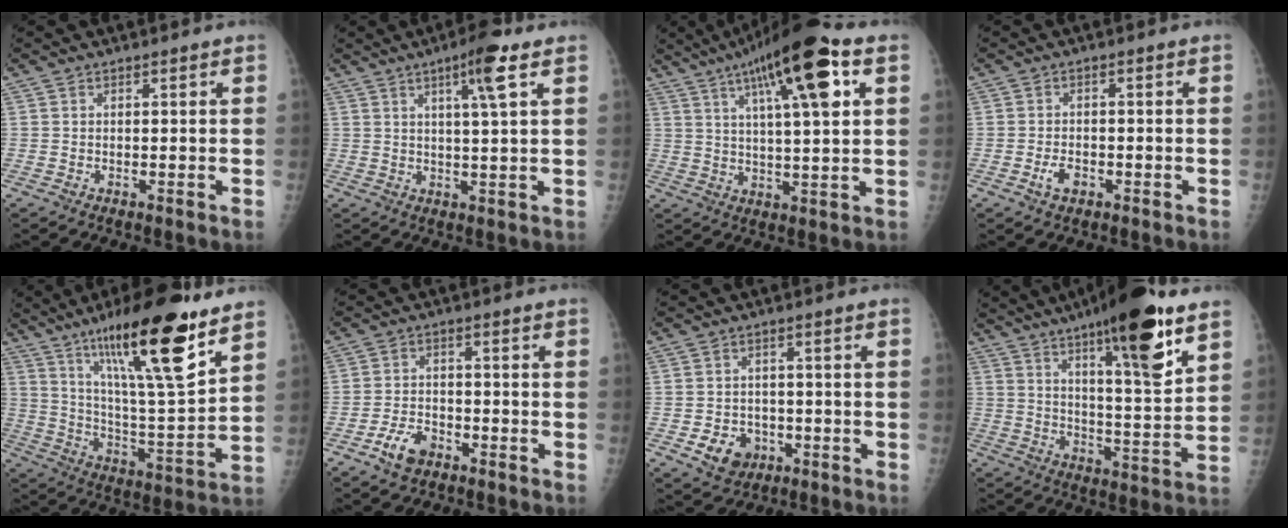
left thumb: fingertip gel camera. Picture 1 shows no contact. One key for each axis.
{"total": 6.8, "fx": 3.4, "fy": 0.5, "fz": 5.9, "tx": -0.096, "ty": -0.013, "tz": 0.052}
{"total": 17.4, "fx": 7.7, "fy": 3.7, "fz": 15.2, "tx": -0.233, "ty": 0.001, "tz": 0.119}
{"total": 3.0, "fx": -1.4, "fy": 1.8, "fz": 1.9, "tx": -0.031, "ty": 0.008, "tz": -0.023}
{"total": 22.1, "fx": 13.4, "fy": 4.1, "fz": 17.1, "tx": -0.260, "ty": -0.063, "tz": 0.226}
{"total": 5.5, "fx": -3.4, "fy": 3.3, "fz": 2.9, "tx": -0.047, "ty": 0.022, "tz": -0.059}
{"total": 6.2, "fx": -2.3, "fy": 5.1, "fz": 2.6, "tx": -0.022, "ty": 0.014, "tz": -0.028}
{"total": 18.8, "fx": 10.9, "fy": 3.7, "fz": 14.8, "tx": -0.202, "ty": -0.058, "tz": 0.168}